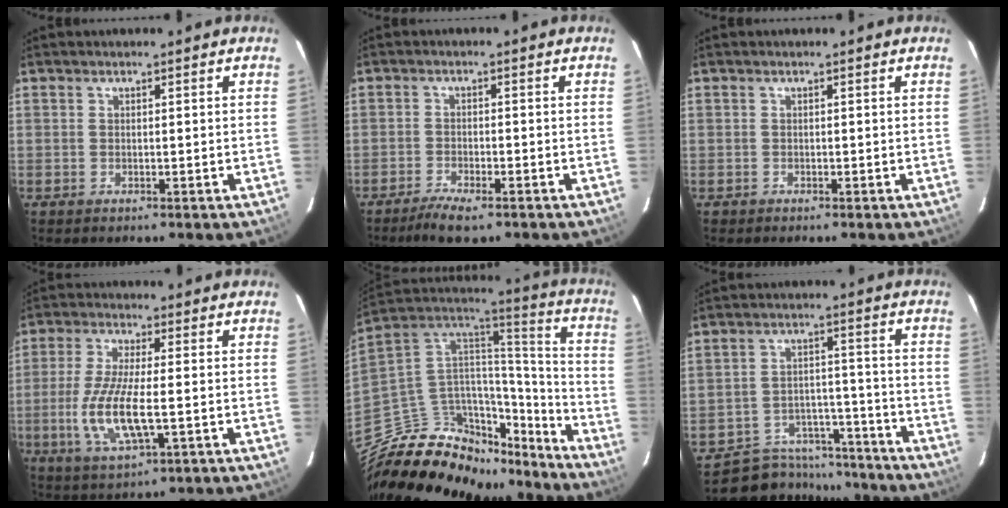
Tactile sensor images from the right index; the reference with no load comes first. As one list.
[{"total": 5.2, "force": [-4.0, 1.3, 3.1], "torque": [-0.078, -0.010, -0.074]}, {"total": 0.9, "force": [-0.4, 0.7, -0.2], "torque": [0.000, 0.003, -0.006]}, {"total": 11.6, "force": [-2.5, 3.2, 10.8], "torque": [-0.227, -0.015, -0.047]}, {"total": 28.7, "force": [-22.1, 13.9, 12.0], "torque": [-0.235, 0.056, -0.329]}, {"total": 12.9, "force": [-11.3, 6.2, 1.3], "torque": [-0.037, 0.043, -0.155]}]